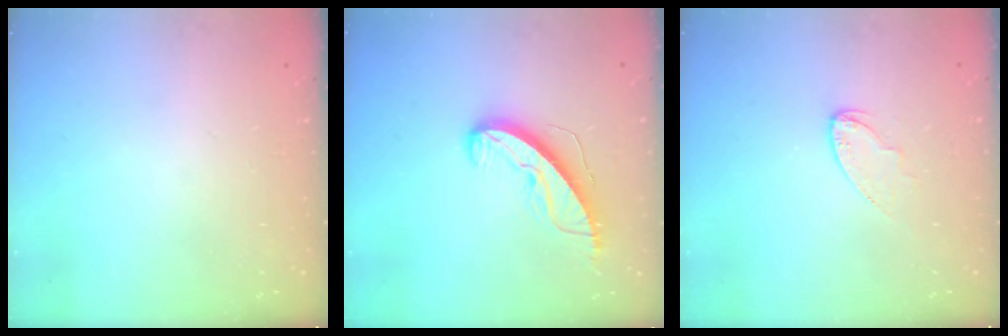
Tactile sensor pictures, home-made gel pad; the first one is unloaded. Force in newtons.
{"total": 9.4, "press": 9.4, "slide": 0.5}
{"total": 5.3, "press": 5.3, "slide": 0.5}